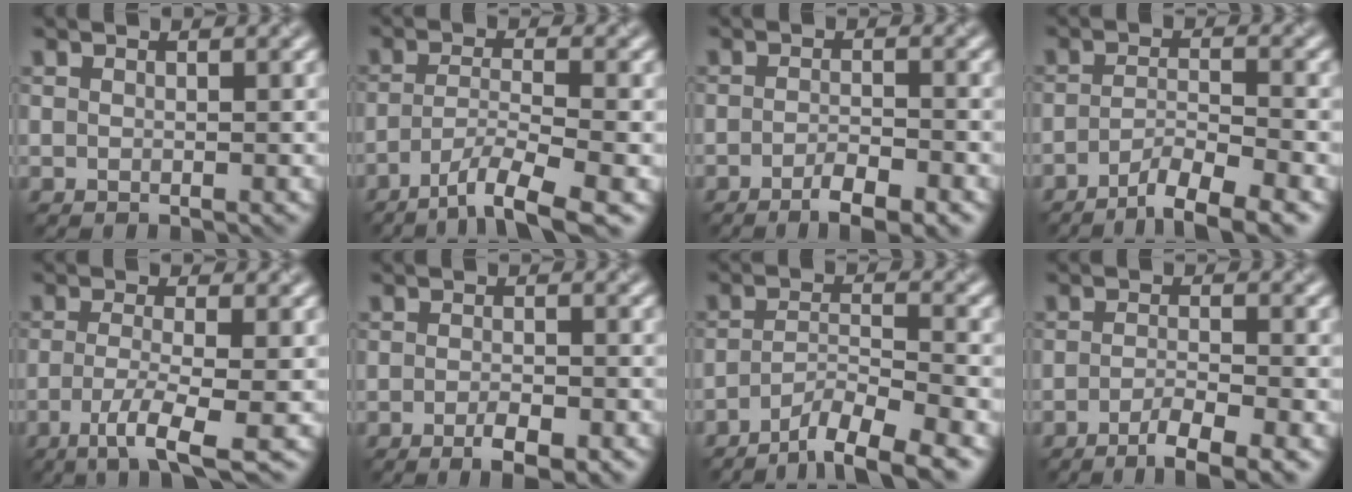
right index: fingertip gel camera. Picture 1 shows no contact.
{"total": 5.8, "force": [-3.6, 1.0, 4.4], "torque": [-0.069, -0.001, -0.069]}
{"total": 3.8, "force": [-2.3, 0.9, 2.9], "torque": [-0.049, -0.003, -0.038]}
{"total": 5.2, "force": [-3.6, 1.1, 3.6], "torque": [-0.052, 0.001, -0.065]}
{"total": 4.9, "force": [-2.1, 0.9, 4.3], "torque": [-0.078, -0.008, -0.045]}
{"total": 3.1, "force": [-1.7, 0.8, 2.5], "torque": [-0.043, -0.004, -0.027]}
{"total": 6.3, "force": [-4.5, 1.3, 4.2], "torque": [-0.055, 0.001, -0.079]}
{"total": 4.1, "force": [-2.3, 0.9, 3.3], "torque": [-0.055, -0.002, -0.043]}